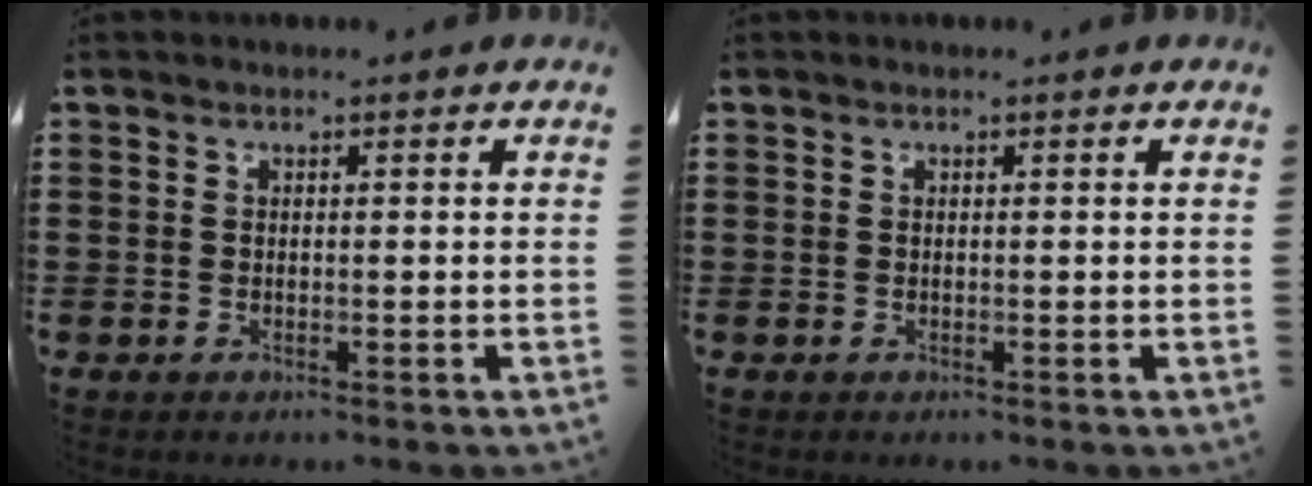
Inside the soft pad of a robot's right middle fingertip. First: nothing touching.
{"total": 0.0}